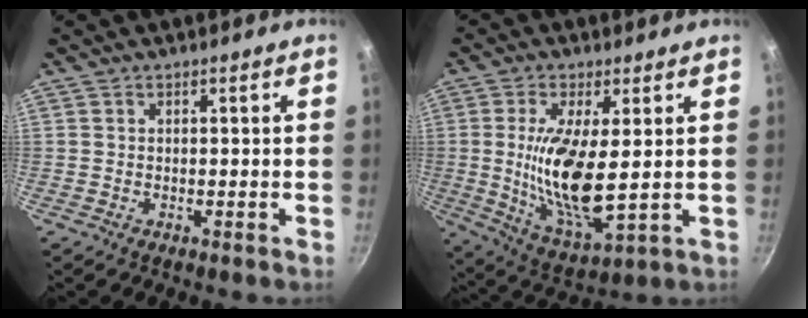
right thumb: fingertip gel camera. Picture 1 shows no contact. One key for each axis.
{"total": 14.6, "fx": 1.1, "fy": 4.9, "fz": 13.8, "tx": -0.267, "ty": -0.024, "tz": 0.027}